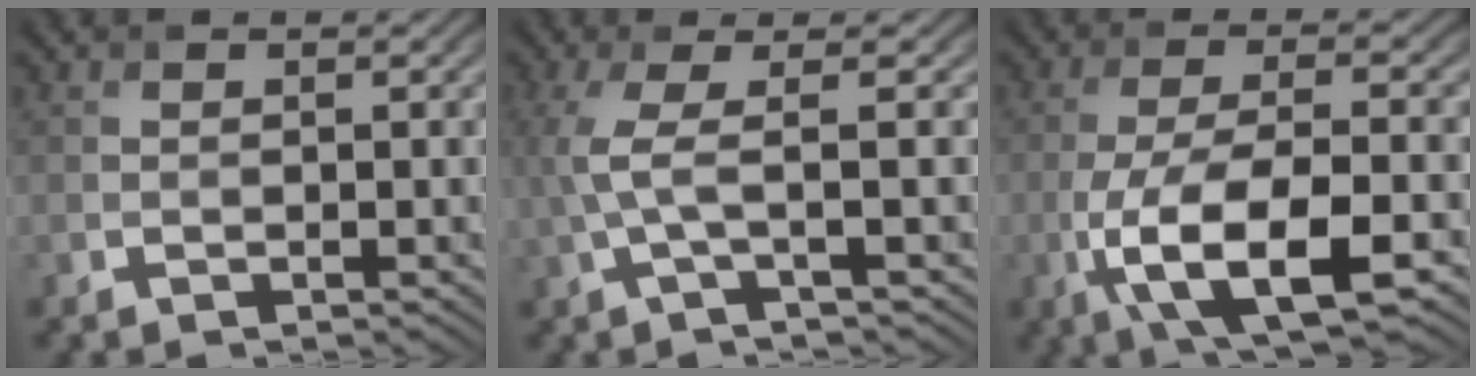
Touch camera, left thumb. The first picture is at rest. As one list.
[{"total": 4.3, "force": [0.0, 0.8, 4.3], "torque": [-0.096, 0.005, -0.005]}, {"total": 11.1, "force": [-4.3, 3.6, 9.5], "torque": [-0.186, -0.009, -0.081]}]